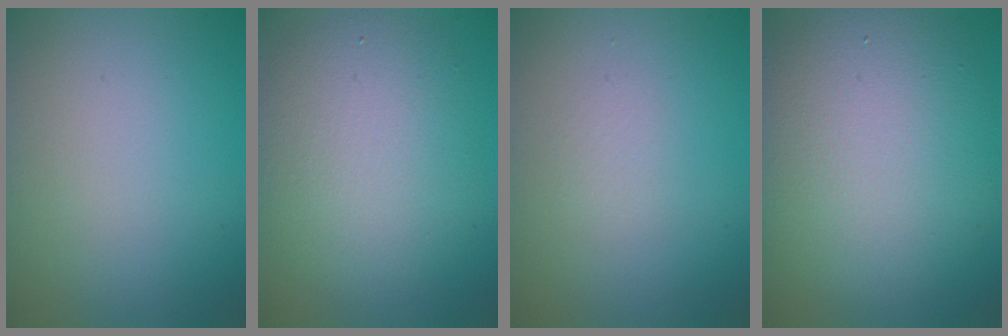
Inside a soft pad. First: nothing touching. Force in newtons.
{"total": 6.0, "press": 6.0, "slide": 0.2}
{"total": 0.6, "press": 0.6, "slide": 0.0}
{"total": 9.4, "press": 9.4, "slide": 0.5}